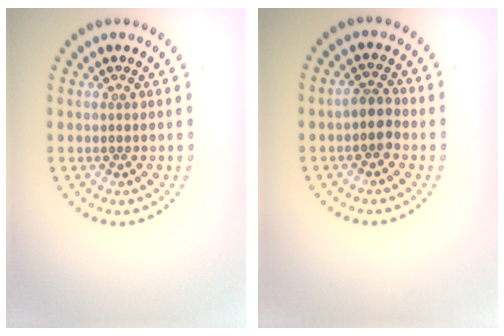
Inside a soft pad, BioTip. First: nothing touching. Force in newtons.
{"total": 2.0, "press": 1.8, "slide": 0.9}